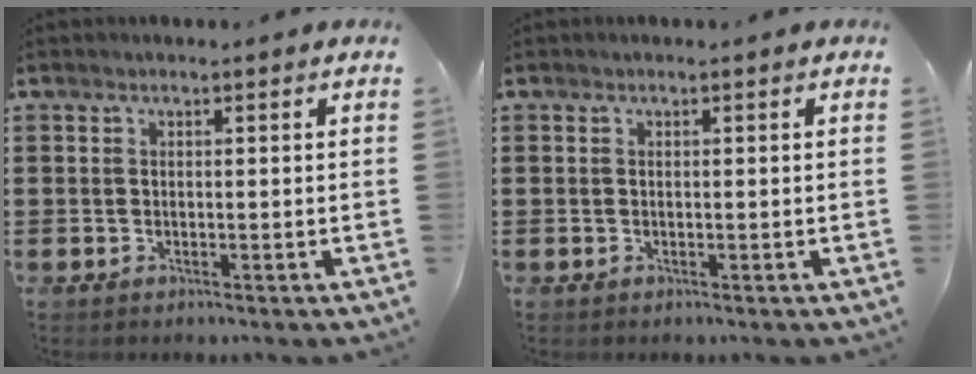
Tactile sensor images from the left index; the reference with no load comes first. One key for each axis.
{"total": 0.0}